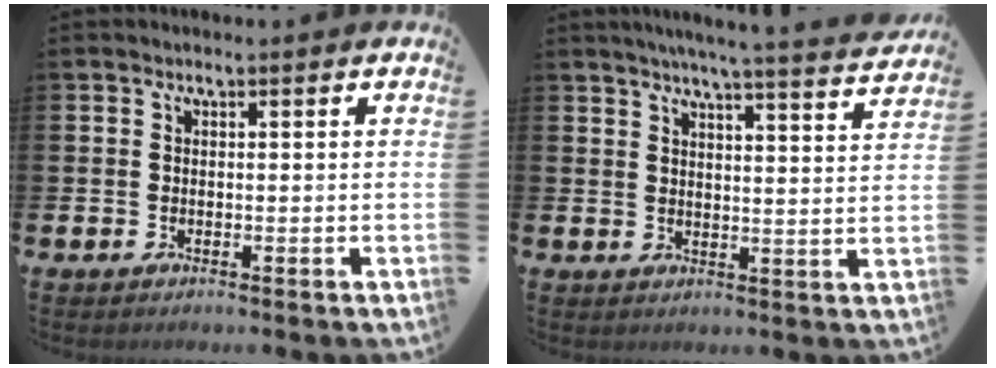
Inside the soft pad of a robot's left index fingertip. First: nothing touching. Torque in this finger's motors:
{"motor_torque": [1.00, -1.14, 0.18, 0.16]}